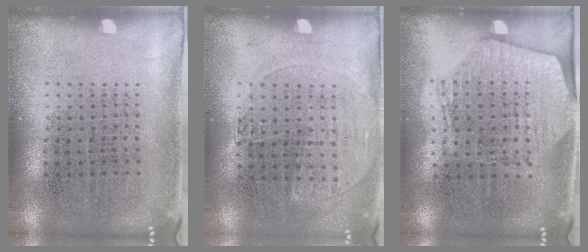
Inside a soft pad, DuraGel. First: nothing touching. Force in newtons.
{"total": 1.2, "press": 1.0, "slide": 0.7}
{"total": 1.9, "press": 1.7, "slide": 0.8}